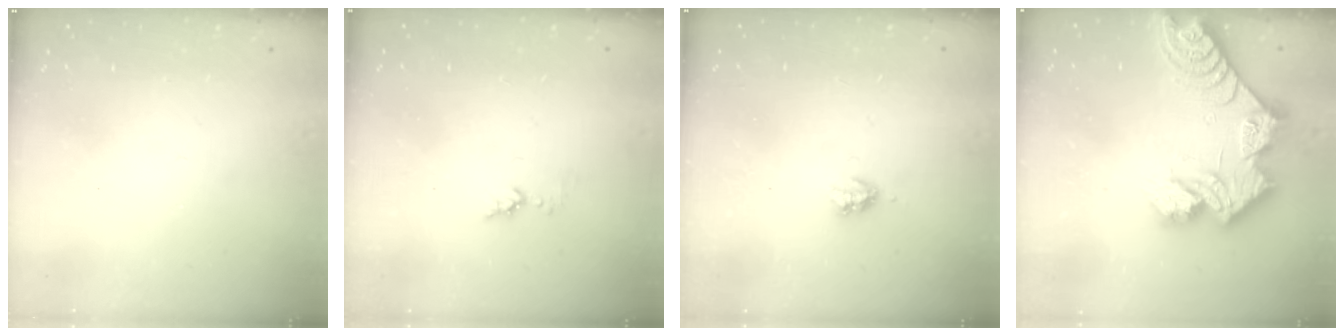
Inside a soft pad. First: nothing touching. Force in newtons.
{"total": 3.7, "press": 3.6, "slide": 0.4}
{"total": 2.9, "press": 2.9, "slide": 0.5}
{"total": 17.3, "press": 17.2, "slide": 1.7}